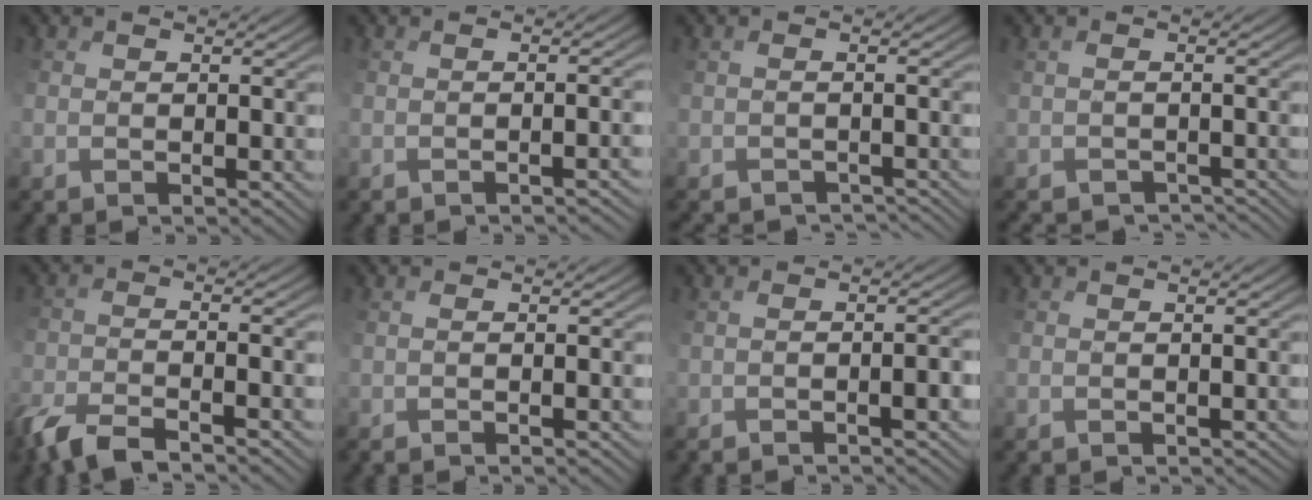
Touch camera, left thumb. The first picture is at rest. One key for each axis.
{"total": 3.0, "fx": -2.1, "fy": 0.5, "fz": 2.1, "tx": -0.010, "ty": 0.003, "tz": -0.004}
{"total": 4.2, "fx": -4.0, "fy": 1.0, "fz": 0.8, "tx": 0.000, "ty": 0.000, "tz": -0.046}
{"total": 4.6, "fx": -4.3, "fy": 1.4, "fz": 1.0, "tx": -0.003, "ty": -0.001, "tz": -0.048}
{"total": 6.4, "fx": -5.0, "fy": 1.1, "fz": 3.8, "tx": -0.082, "ty": -0.003, "tz": -0.095}
{"total": 1.1, "fx": -0.7, "fy": -0.4, "fz": 0.9, "tx": -0.007, "ty": 0.000, "tz": 0.001}
{"total": 2.8, "fx": -1.9, "fy": 0.1, "fz": 2.1, "tx": -0.015, "ty": 0.007, "tz": -0.016}
{"total": 1.0, "fx": -0.6, "fy": 0.6, "fz": 0.6, "tx": -0.003, "ty": -0.004, "tz": -0.003}